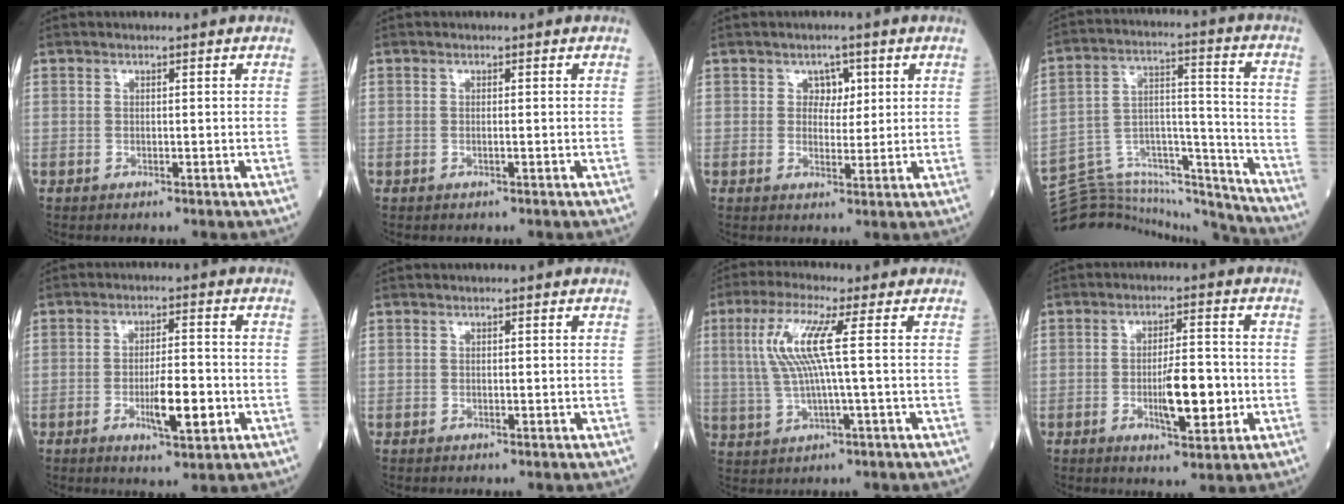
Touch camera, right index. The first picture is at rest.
{"total": 0.0}
{"total": 2.9, "force": [1.2, 2.1, 1.6], "torque": [-0.015, 0.004, 0.019]}
{"total": 20.3, "force": [-20.0, 2.3, 2.7], "torque": [-0.054, 0.057, -0.309]}
{"total": 6.7, "force": [-2.0, 1.2, 6.3], "torque": [-0.107, -0.006, -0.027]}
{"total": 0.0}
{"total": 8.4, "force": [1.7, -0.2, 8.2], "torque": [-0.184, 0.012, 0.036]}
{"total": 7.4, "force": [-1.6, 1.6, 7.0], "torque": [-0.117, -0.004, -0.022]}